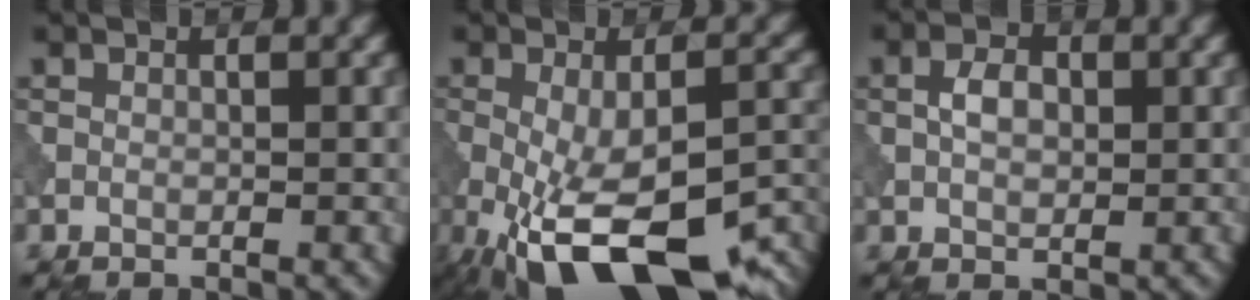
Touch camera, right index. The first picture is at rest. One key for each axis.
{"total": 14.1, "fx": -6.6, "fy": 5.1, "fz": 11.3, "tx": -0.201, "ty": -0.037, "tz": -0.098}
{"total": 2.7, "fx": 0.1, "fy": 1.8, "fz": 2.0, "tx": -0.039, "ty": 0.005, "tz": 0.002}